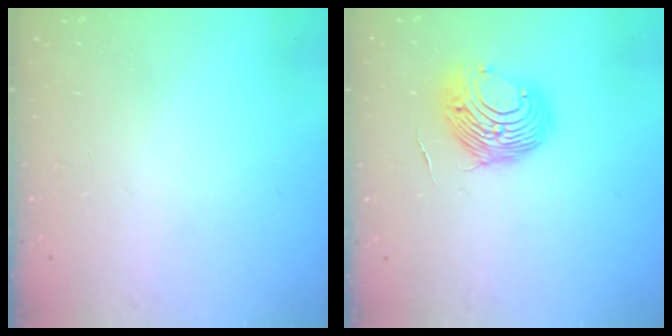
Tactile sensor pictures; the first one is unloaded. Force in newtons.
{"total": 13.4, "press": 13.4, "slide": 0.8}